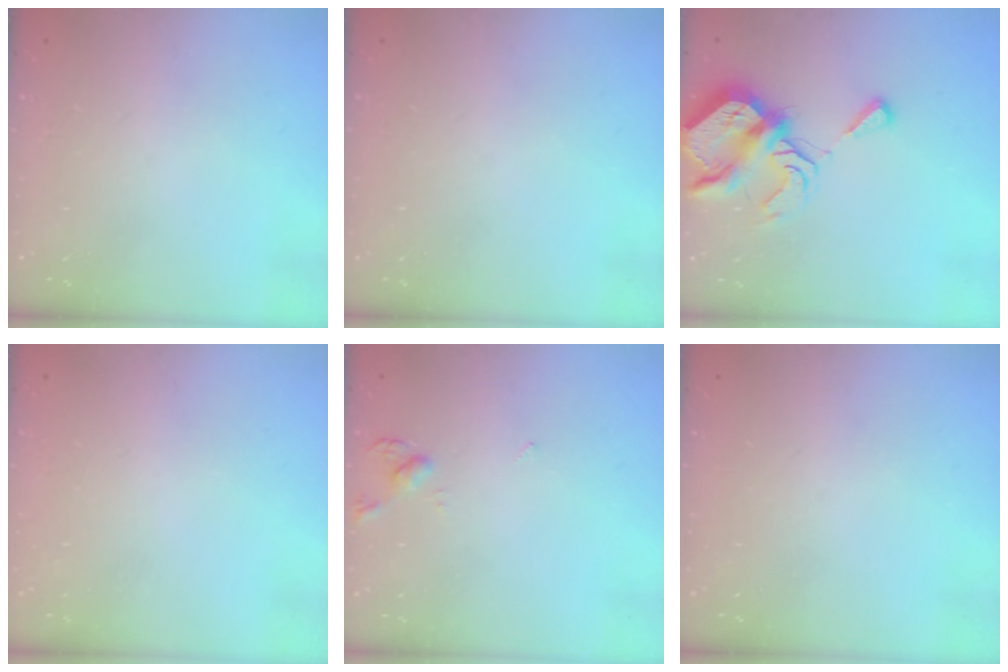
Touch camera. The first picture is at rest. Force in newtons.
{"total": 0.0}
{"total": 9.4, "press": 9.3, "slide": 1.1}
{"total": 2.0, "press": 2.0, "slide": 0.1}
{"total": 4.0, "press": 3.9, "slide": 0.8}
{"total": 0.0}